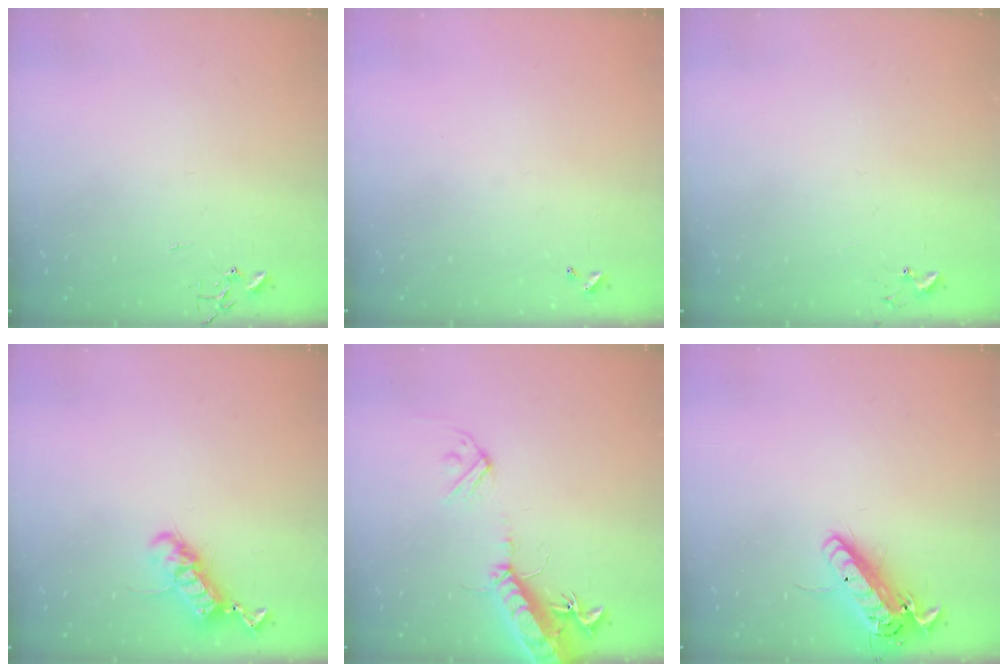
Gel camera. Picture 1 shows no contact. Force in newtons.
{"total": 0.0}
{"total": 5.5, "press": 5.4, "slide": 0.4}
{"total": 12.7, "press": 12.6, "slide": 1.6}
{"total": 17.3, "press": 16.8, "slide": 3.9}
{"total": 15.0, "press": 14.7, "slide": 3.0}